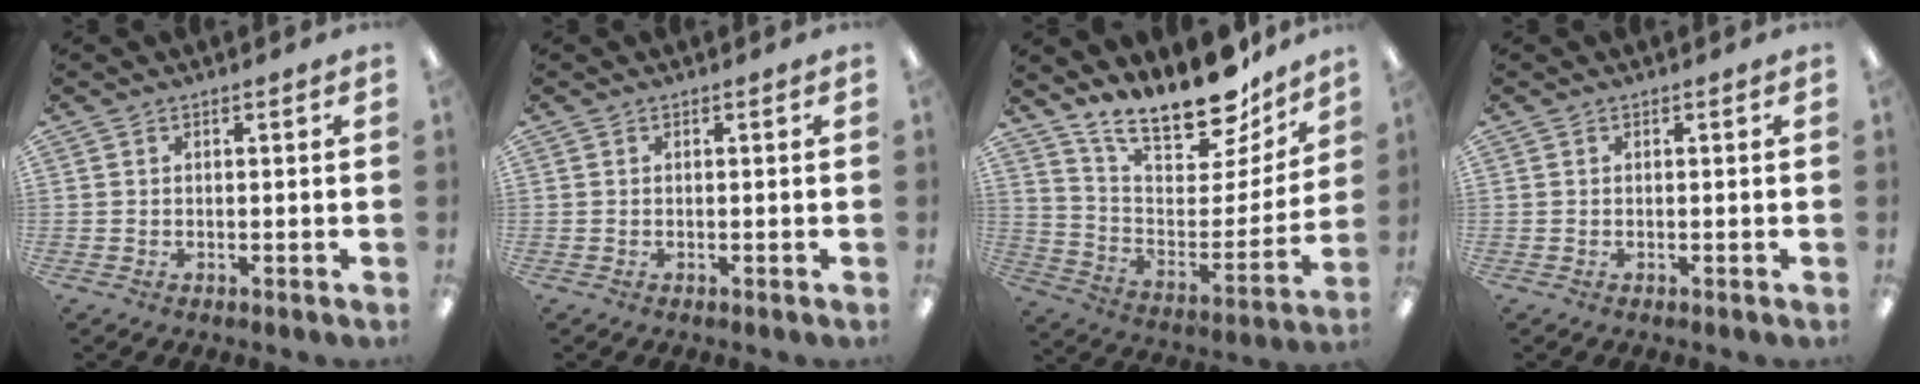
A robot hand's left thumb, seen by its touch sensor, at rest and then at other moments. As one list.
[{"total": 0.0}, {"total": 19.3, "force": [16.8, 5.6, 7.7], "torque": [-0.125, -0.131, 0.293]}, {"total": 0.0}]